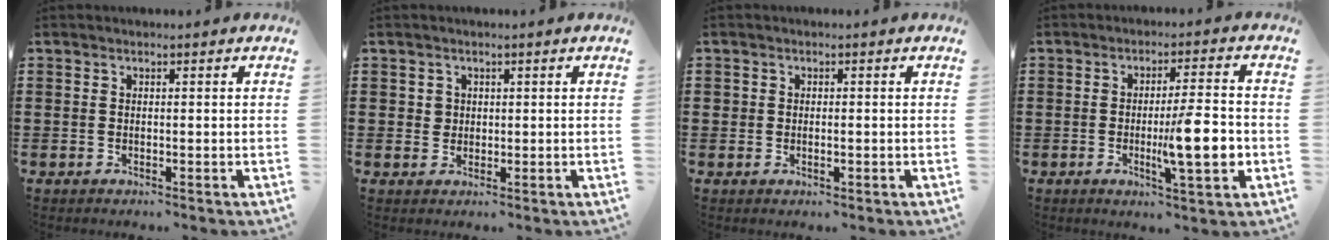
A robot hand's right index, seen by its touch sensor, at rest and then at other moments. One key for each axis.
{"total": 1.5, "fx": 0.4, "fy": 1.4, "fz": 0.3, "tx": -0.011, "ty": 0.006, "tz": 0.007}
{"total": 1.1, "fx": -0.2, "fy": 0.7, "fz": 0.9, "tx": -0.018, "ty": 0.002, "tz": -0.005}
{"total": 9.9, "fx": -1.8, "fy": 1.7, "fz": 9.6, "tx": -0.146, "ty": -0.011, "tz": -0.030}